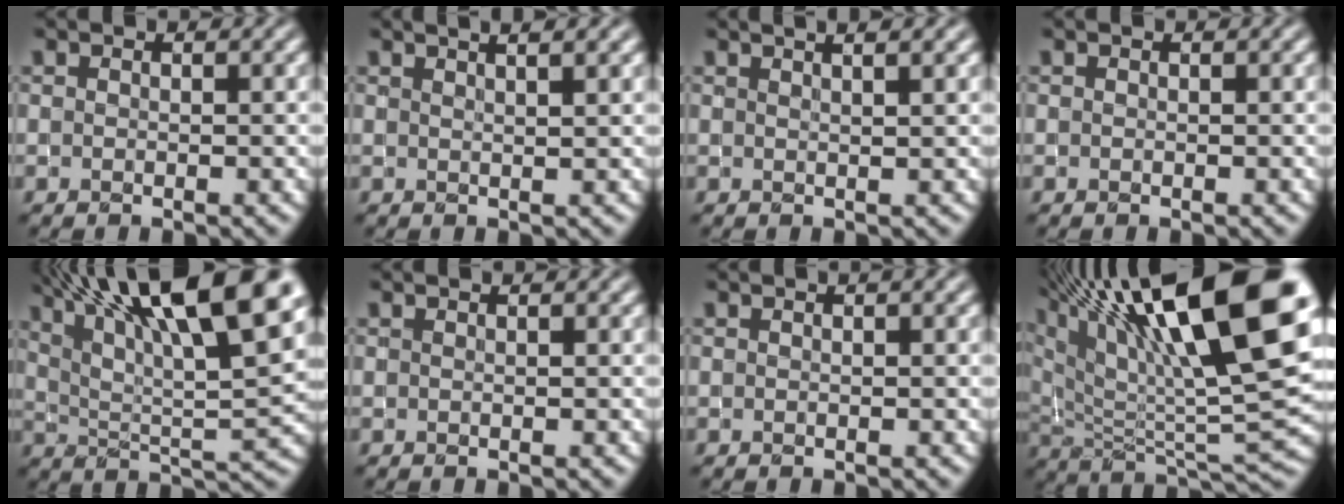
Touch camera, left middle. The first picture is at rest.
{"total": 4.7, "force": [3.1, 1.8, 3.0], "torque": [-0.009, 0.032, 0.009]}
{"total": 4.2, "force": [2.7, 1.7, 2.8], "torque": [-0.007, 0.027, 0.003]}
{"total": 0.0}
{"total": 16.2, "force": [9.5, 4.4, 12.4], "torque": [-0.217, 0.016, 0.159]}
{"total": 0.7, "force": [0.4, 0.1, 0.6], "torque": [-0.012, -0.001, 0.004]}
{"total": 0.8, "force": [0.4, 0.1, 0.7], "torque": [-0.010, 0.008, 0.006]}
{"total": 17.3, "force": [9.1, 4.9, 13.9], "torque": [-0.245, 0.025, 0.165]}